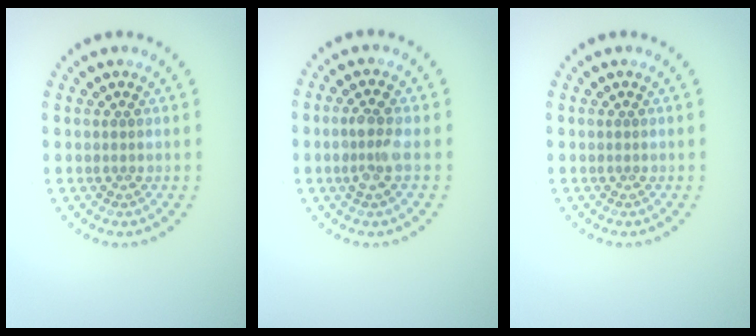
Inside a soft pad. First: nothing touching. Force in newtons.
{"total": 2.4, "press": 2.2, "slide": 0.8}
{"total": 0.0}